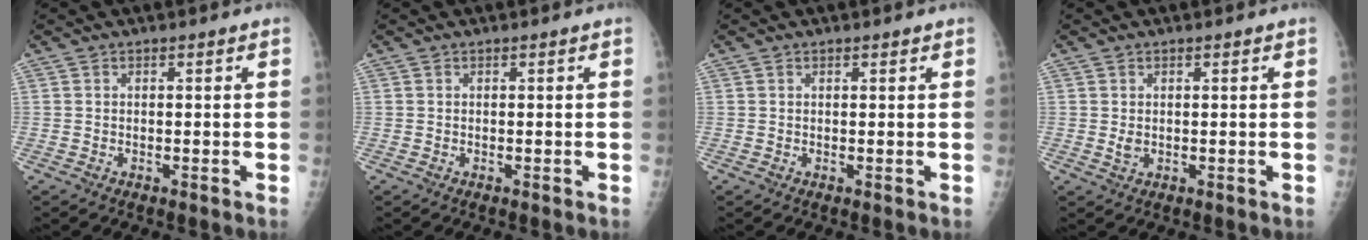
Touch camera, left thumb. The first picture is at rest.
{"total": 0.0}
{"total": 0.6, "force": [0.5, 0.3, 0.4], "torque": [-0.006, -0.002, 0.006]}
{"total": 1.5, "force": [0.3, 1.0, 1.0], "torque": [-0.014, -0.003, 0.008]}